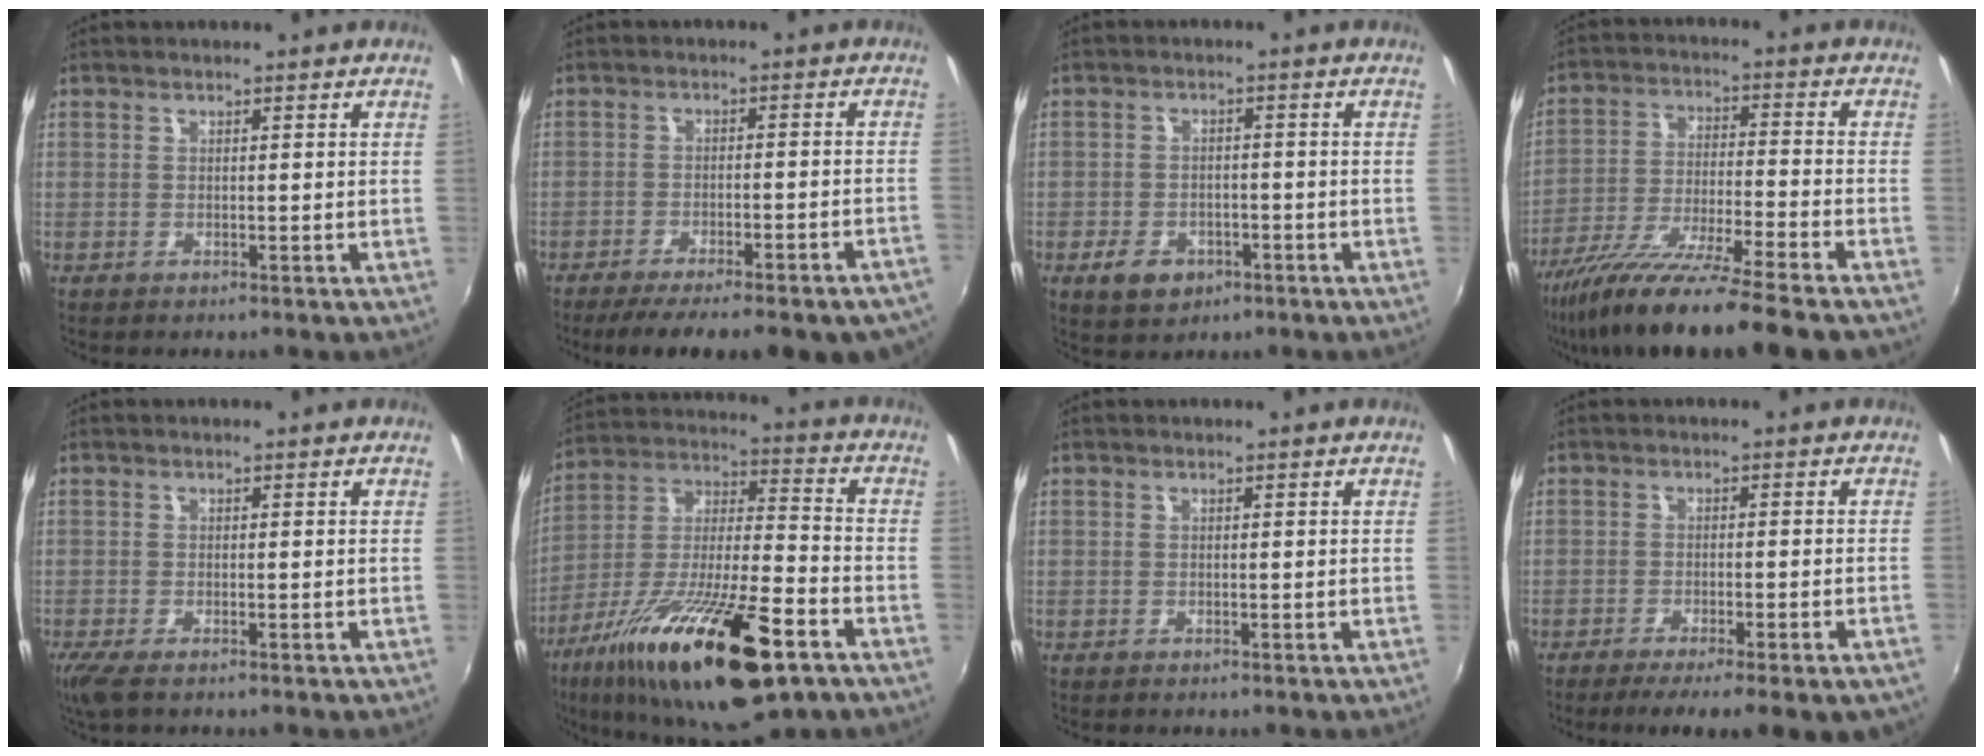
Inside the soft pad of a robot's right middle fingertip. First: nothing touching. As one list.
[{"total": 18.8, "force": [-15.5, 3.9, 9.8], "torque": [-0.155, -0.036, -0.197]}, {"total": 6.4, "force": [-3.4, 4.3, 3.3], "torque": [-0.086, -0.002, -0.048]}, {"total": 18.4, "force": [-14.8, -0.2, 11.0], "torque": [-0.206, -0.051, -0.251]}, {"total": 2.7, "force": [-1.6, 0.2, 2.1], "torque": [-0.045, -0.011, -0.031]}, {"total": 27.0, "force": [-14.3, 7.5, 21.6], "torque": [-0.382, -0.047, -0.243]}, {"total": 0.0}, {"total": 10.5, "force": [-7.6, 1.4, 7.1], "torque": [-0.117, -0.037, -0.103]}]